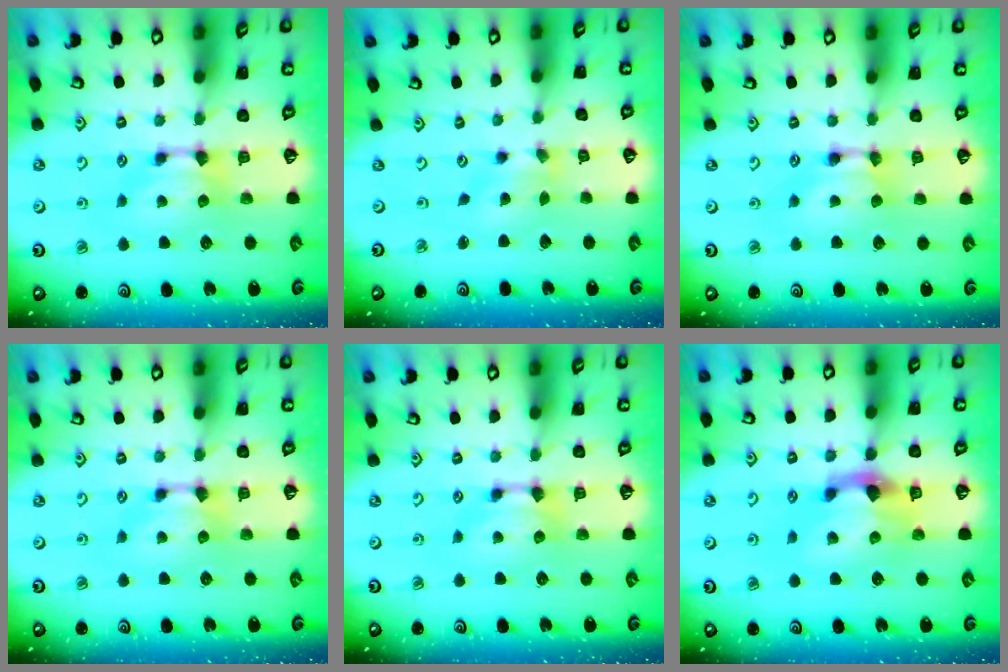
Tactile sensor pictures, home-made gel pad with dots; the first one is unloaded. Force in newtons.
{"total": 1.3, "press": 0.6, "slide": 1.1}
{"total": 1.7, "press": 1.7, "slide": 0.2}
{"total": 0.0}
{"total": 0.0}
{"total": 4.5, "press": 4.0, "slide": 2.1}